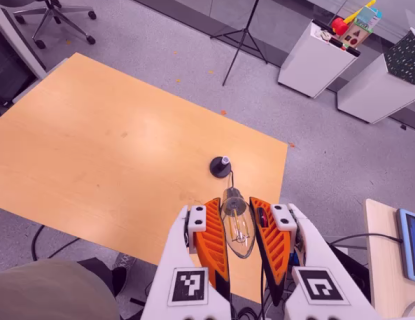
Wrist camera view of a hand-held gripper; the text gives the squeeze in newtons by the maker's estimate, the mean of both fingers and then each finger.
{"total": 20.5, "left": 22.4, "right": 18.6}